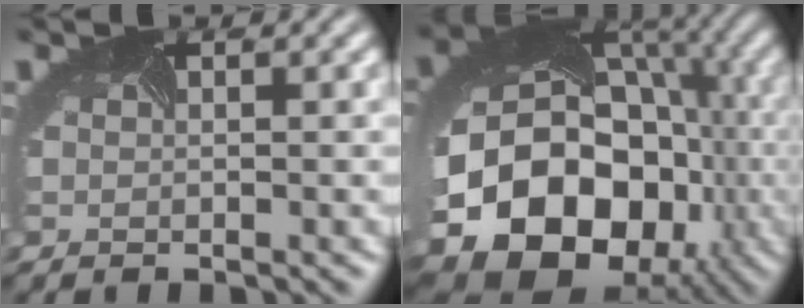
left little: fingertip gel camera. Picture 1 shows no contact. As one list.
[{"total": 22.2, "force": [-6.6, 17.4, 12.1], "torque": [-0.224, -0.057, -0.114]}]